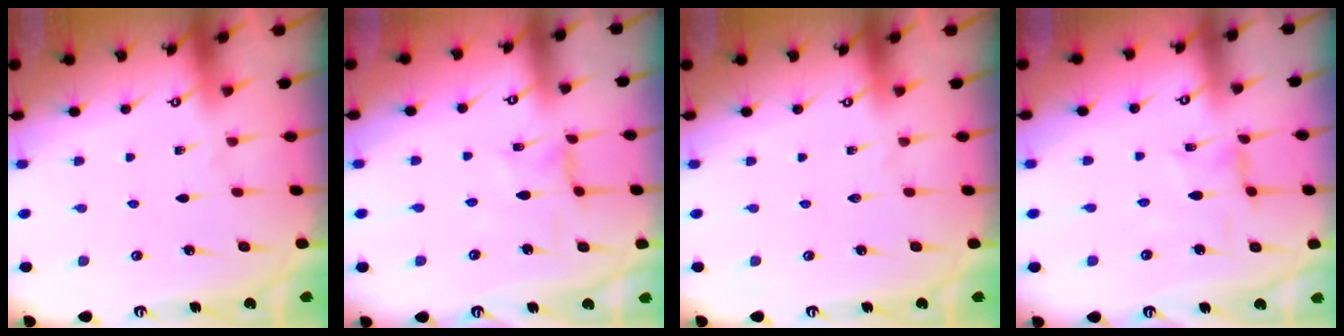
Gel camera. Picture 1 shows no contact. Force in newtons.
{"total": 1.2, "press": 1.2, "slide": 0.2}
{"total": 0.0}
{"total": 3.0, "press": 2.9, "slide": 0.3}